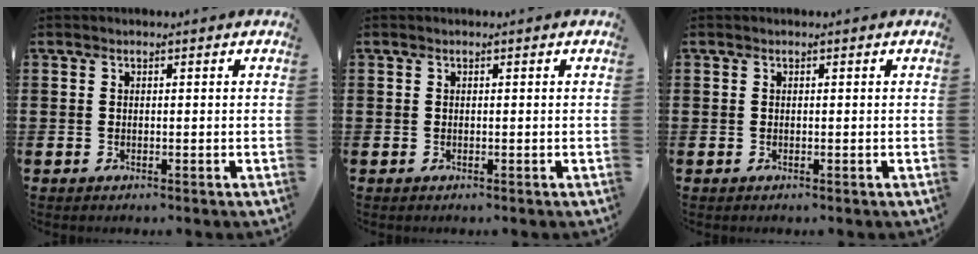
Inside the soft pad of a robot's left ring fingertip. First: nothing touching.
{"total": 0.0}
{"total": 0.0}